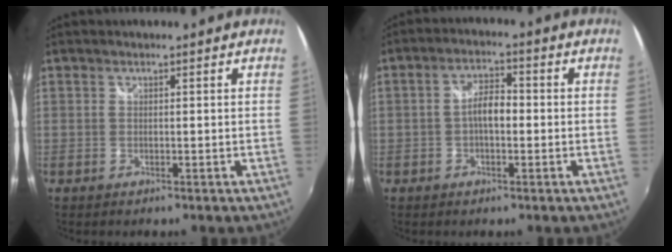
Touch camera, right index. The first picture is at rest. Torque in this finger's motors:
{"motor_torque": [0.95, -0.08, 0.50, 0.09]}